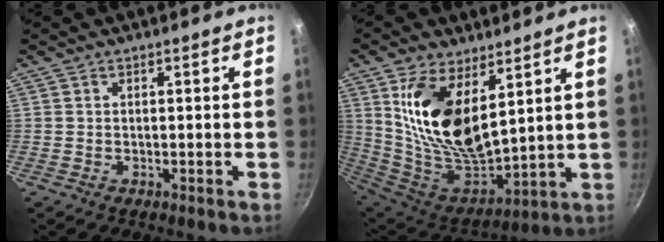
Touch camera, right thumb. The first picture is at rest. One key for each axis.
{"total": 18.9, "fx": 7.1, "fy": 9.2, "fz": 14.8, "tx": -0.267, "ty": -0.066, "tz": 0.149}